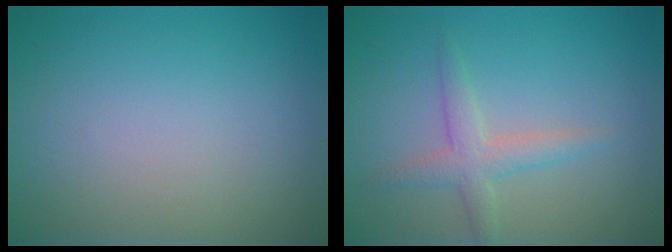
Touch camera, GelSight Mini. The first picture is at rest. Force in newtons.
{"total": 2.4, "press": 2.4, "slide": 0.1}